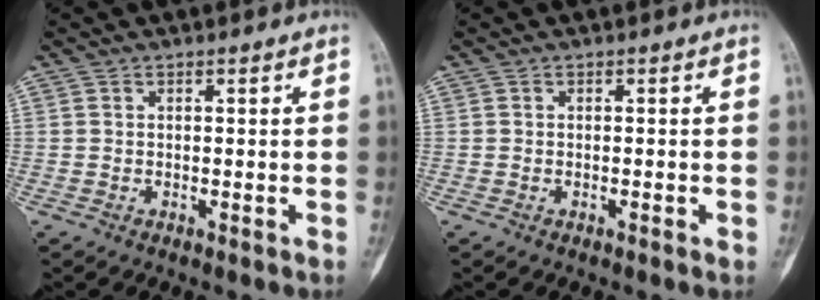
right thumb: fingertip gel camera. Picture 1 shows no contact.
{"total": 0.6, "force": [-0.3, 0.2, 0.5], "torque": [-0.010, -0.001, -0.002]}